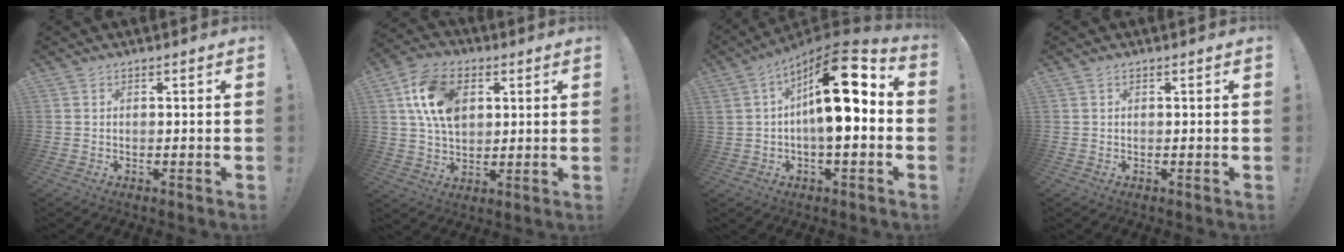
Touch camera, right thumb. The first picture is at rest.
{"total": 15.2, "force": [4.6, 10.6, 9.8], "torque": [-0.177, 0.005, 0.091]}
{"total": 19.3, "force": [2.9, 8.0, 17.4], "torque": [-0.258, -0.005, 0.043]}
{"total": 0.0}